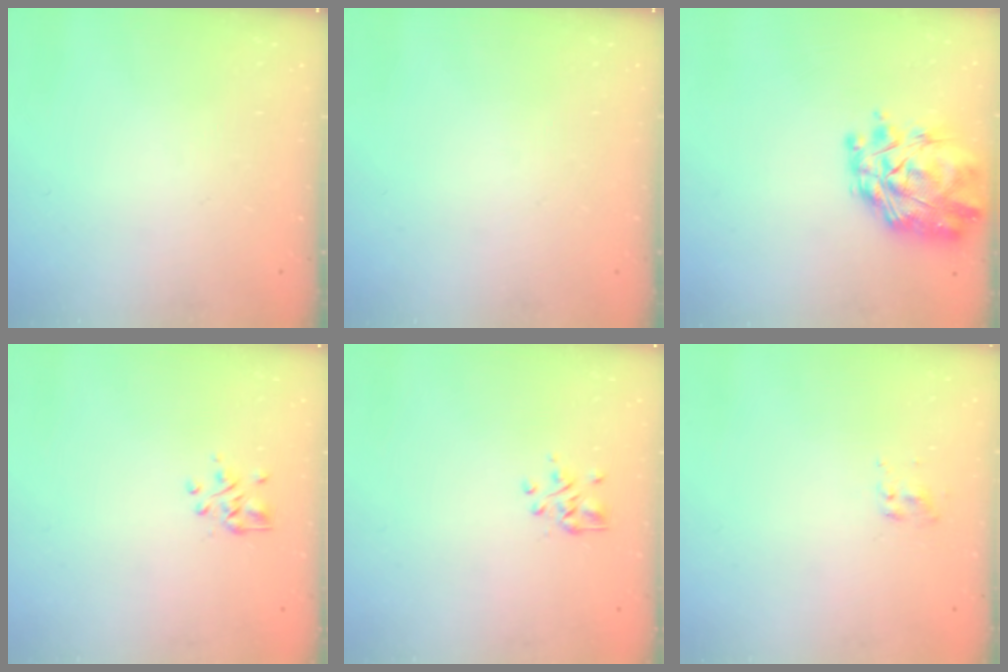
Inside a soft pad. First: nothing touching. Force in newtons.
{"total": 0.0}
{"total": 8.3, "press": 7.6, "slide": 3.3}
{"total": 2.2, "press": 2.0, "slide": 1.0}
{"total": 2.2, "press": 2.0, "slide": 1.0}
{"total": 2.0, "press": 1.9, "slide": 0.8}